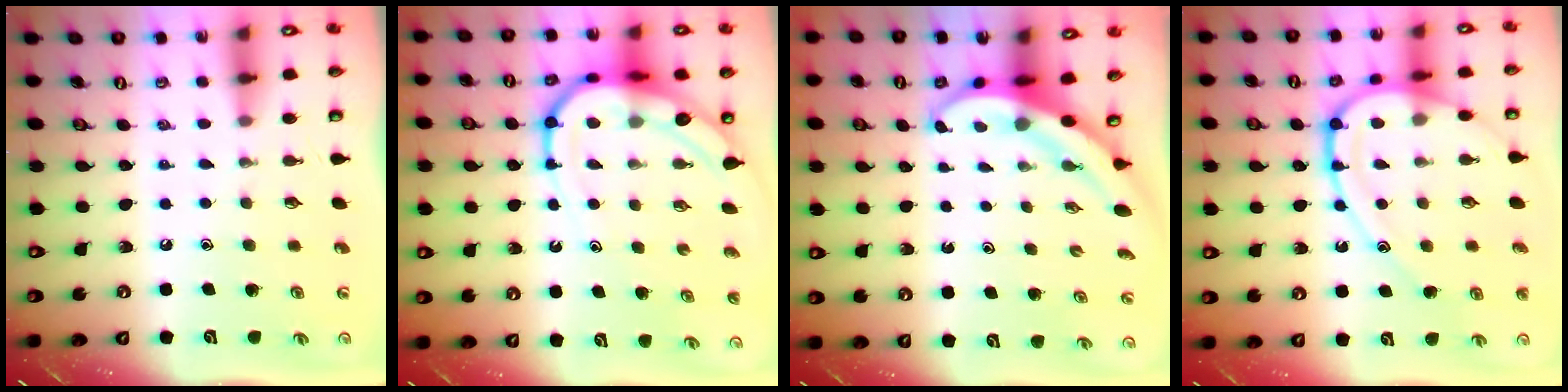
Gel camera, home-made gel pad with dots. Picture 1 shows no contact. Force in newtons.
{"total": 11.9, "press": 11.8, "slide": 1.3}
{"total": 3.8, "press": 3.7, "slide": 0.3}
{"total": 14.2, "press": 14.1, "slide": 1.5}